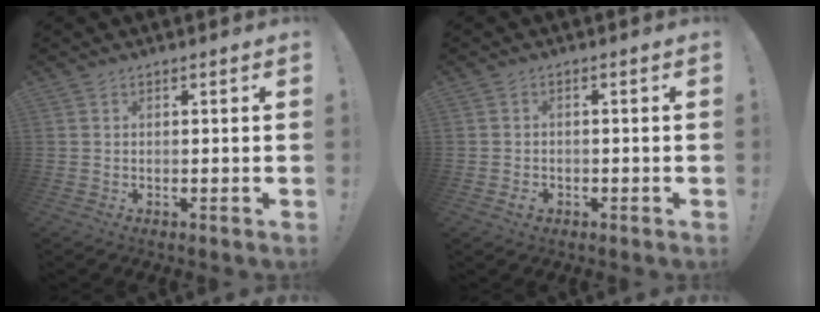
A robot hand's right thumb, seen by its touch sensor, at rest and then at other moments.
{"total": 2.2, "force": [-1.1, 1.6, 1.0], "torque": [-0.011, -0.004, -0.023]}